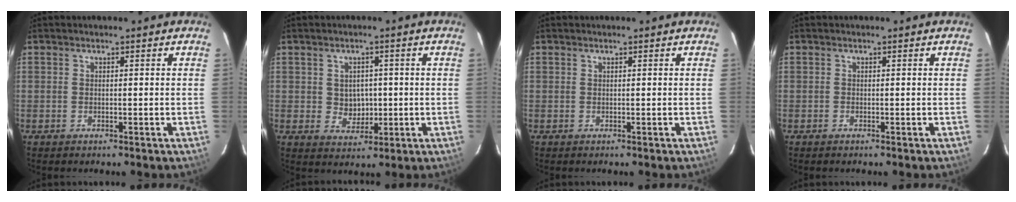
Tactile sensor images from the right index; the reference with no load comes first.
{"total": 4.4, "force": [0.1, 4.0, 1.8], "torque": [-0.031, 0.005, 0.012]}
{"total": 0.0}
{"total": 0.0}